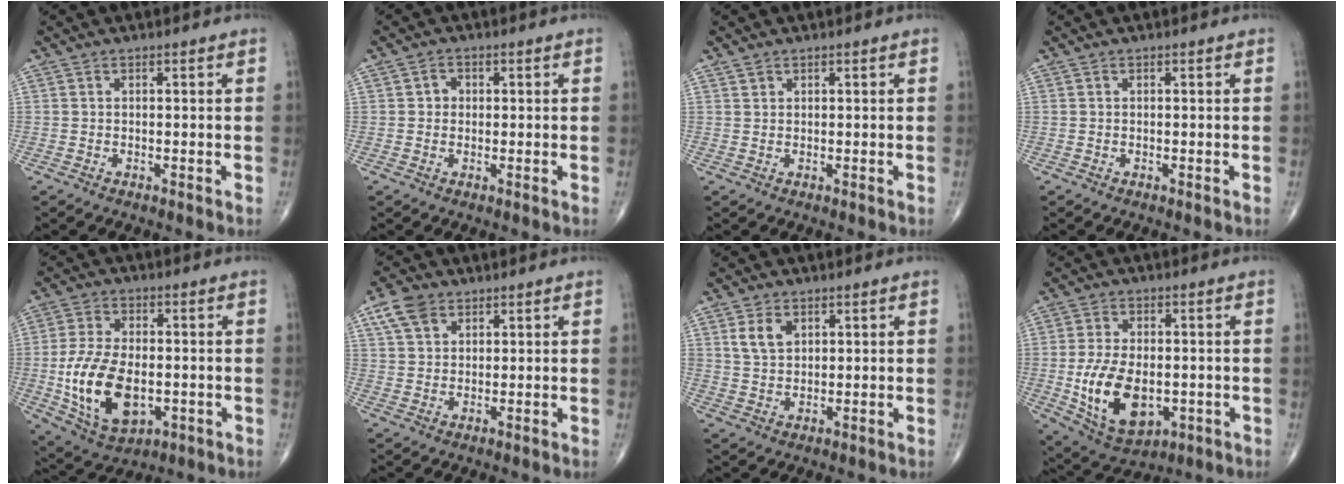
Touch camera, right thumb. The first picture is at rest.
{"total": 2.0, "force": [0.2, 1.8, 0.8], "torque": [0.000, 0.004, 0.000]}
{"total": 0.8, "force": [0.6, 0.5, 0.1], "torque": [0.006, -0.002, 0.009]}
{"total": 0.0}
{"total": 15.6, "force": [-2.5, 9.0, 12.5], "torque": [-0.230, -0.003, -0.030]}
{"total": 6.0, "force": [3.3, 4.0, 3.1], "torque": [-0.048, -0.002, 0.065]}
{"total": 4.9, "force": [2.1, 3.2, 3.0], "torque": [-0.046, -0.008, 0.043]}
{"total": 14.2, "force": [-2.4, 8.4, 11.2], "torque": [-0.186, -0.007, -0.022]}